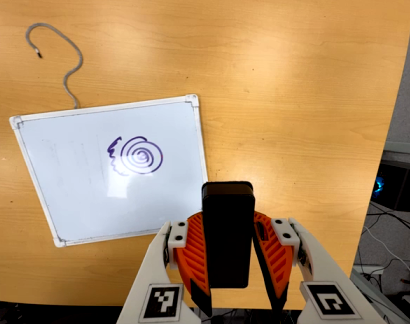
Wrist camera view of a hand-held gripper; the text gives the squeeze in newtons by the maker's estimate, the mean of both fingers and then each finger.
{"total": 7.7, "left": 5.8, "right": 9.6}